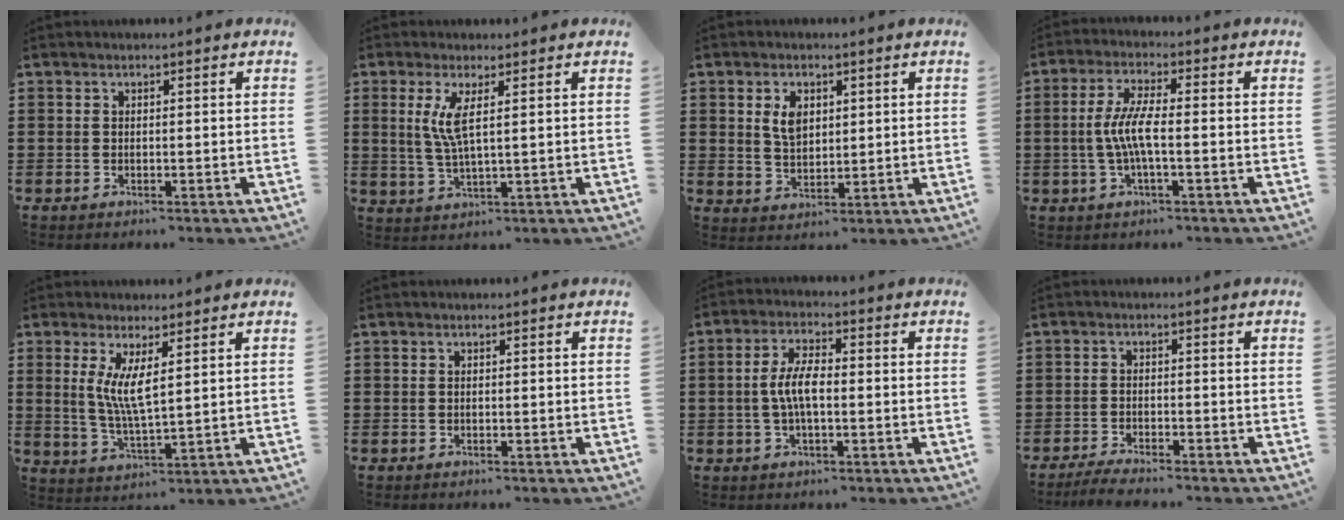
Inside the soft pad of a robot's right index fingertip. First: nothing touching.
{"total": 4.8, "force": [1.4, 0.7, 4.5], "torque": [-0.100, -0.005, 0.019]}
{"total": 4.2, "force": [1.3, 2.7, 3.0], "torque": [-0.060, 0.008, 0.021]}
{"total": 5.8, "force": [-1.0, 1.1, 5.6], "torque": [-0.128, -0.007, -0.029]}
{"total": 5.8, "force": [1.8, 1.2, 5.3], "torque": [-0.109, -0.002, 0.032]}
{"total": 0.0}
{"total": 5.7, "force": [-0.5, 2.2, 5.3], "torque": [-0.116, 0.000, -0.015]}
{"total": 2.7, "force": [-2.6, -0.1, 0.5], "torque": [-0.010, 0.002, -0.053]}